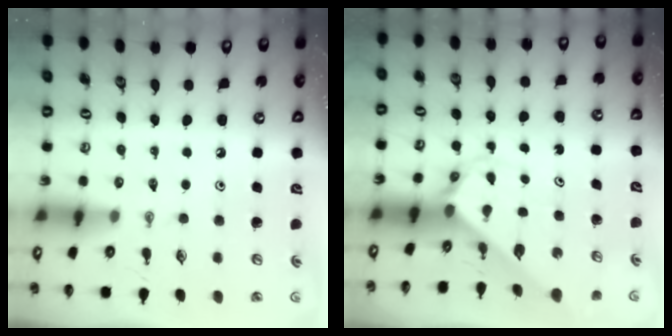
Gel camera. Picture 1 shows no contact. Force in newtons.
{"total": 2.6, "press": 2.6, "slide": 0.2}